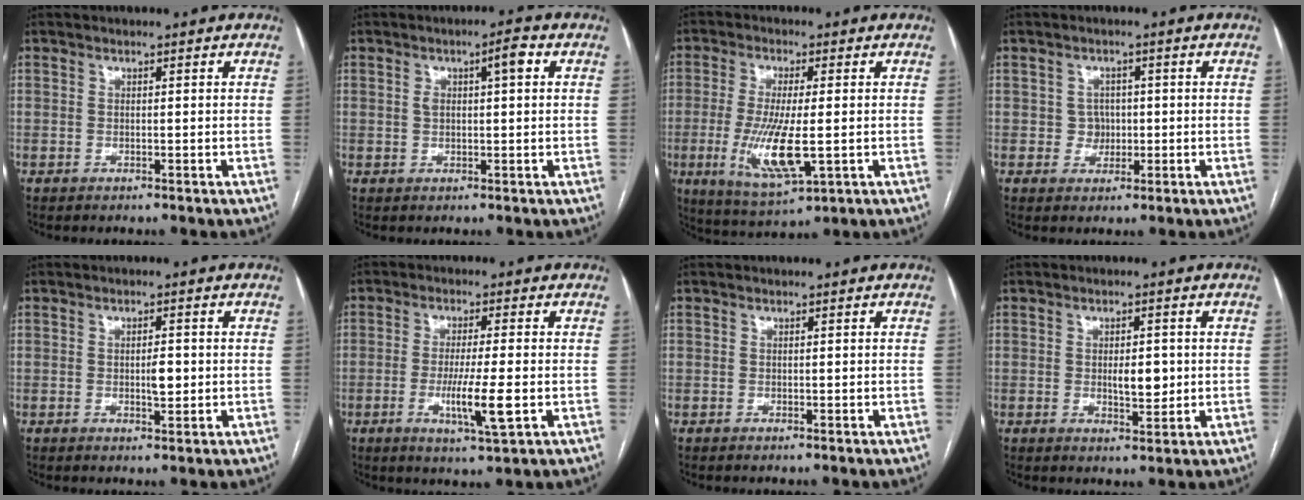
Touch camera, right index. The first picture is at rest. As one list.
[{"total": 4.2, "force": [1.3, 1.1, 3.8], "torque": [-0.070, 0.019, 0.024]}, {"total": 10.6, "force": [-2.0, 2.3, 10.2], "torque": [-0.209, -0.028, -0.029]}, {"total": 2.7, "force": [-0.1, 2.6, 0.5], "torque": [0.001, 0.006, -0.001]}, {"total": 2.5, "force": [-0.2, 0.8, 2.3], "torque": [-0.038, 0.001, -0.001]}, {"total": 7.6, "force": [-1.9, 0.0, 7.4], "torque": [-0.135, -0.020, -0.033]}, {"total": 0.0}, {"total": 4.0, "force": [0.0, 1.6, 3.7], "torque": [-0.056, -0.003, 0.004]}]